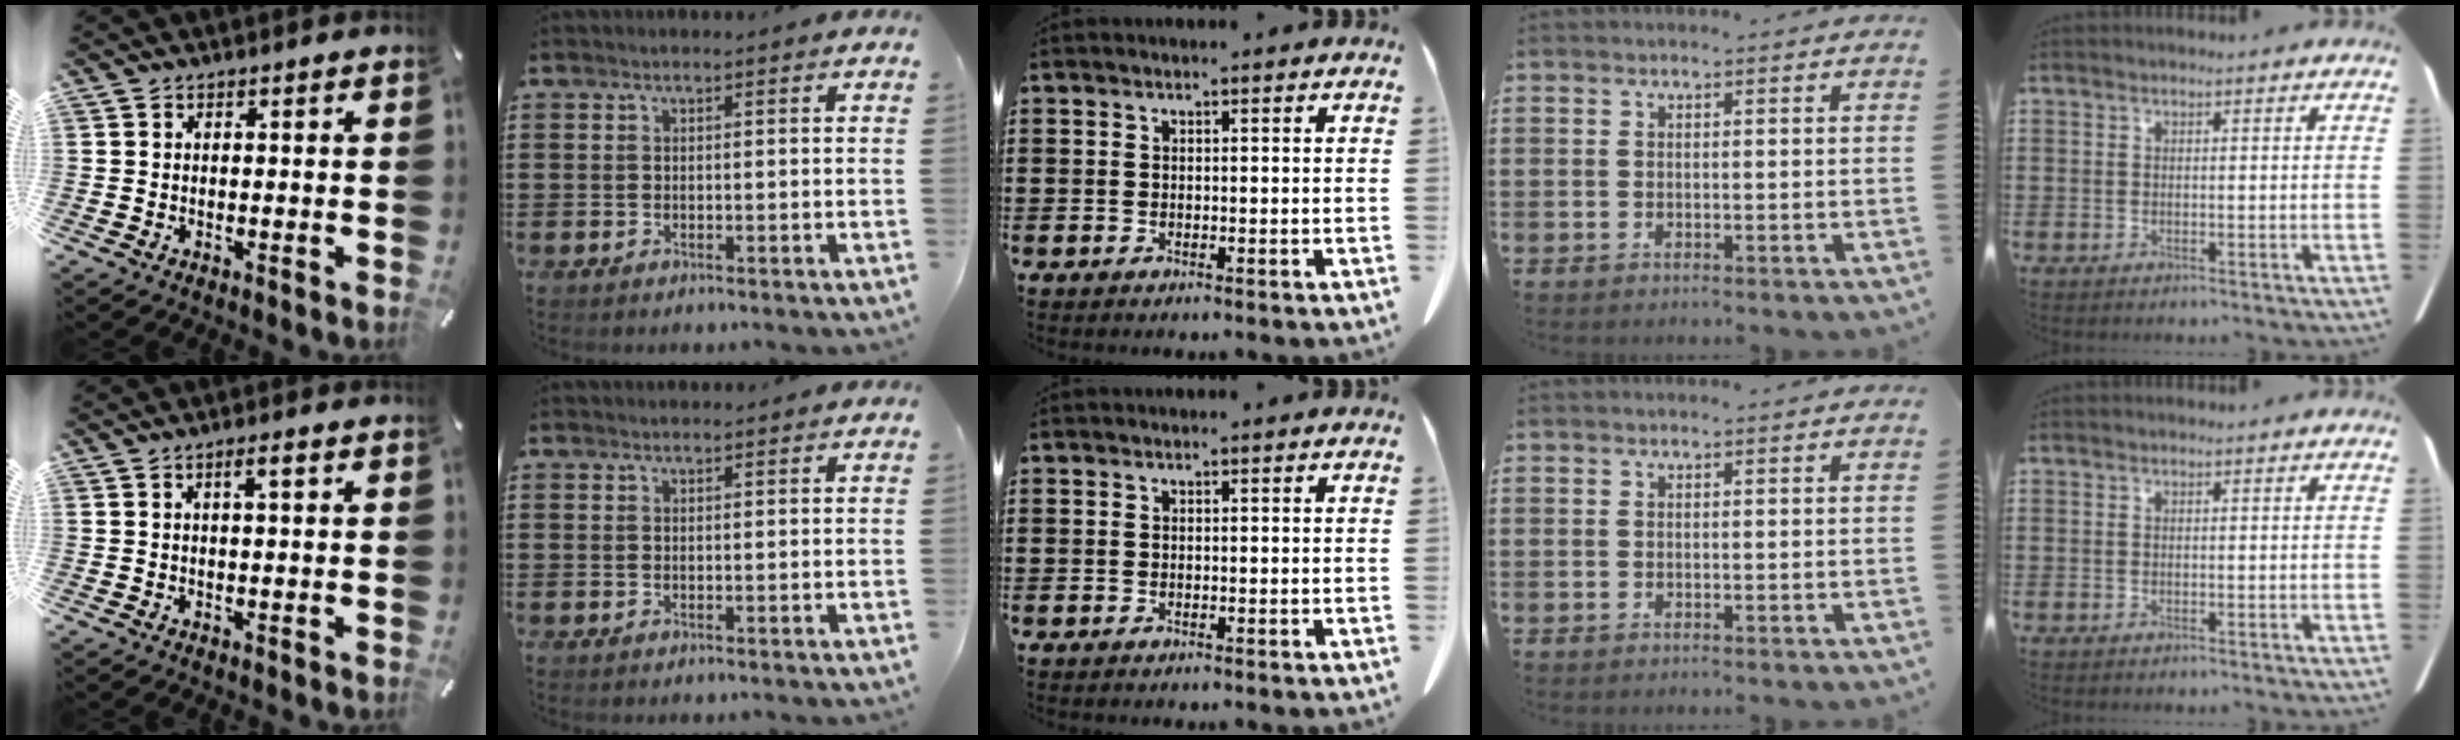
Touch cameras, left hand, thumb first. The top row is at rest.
{"thumb": {"total": 2.9, "force": [0.9, 0.5, 2.7], "torque": [-0.046, 0.002, 0.011]}, "index": {"total": 0.9, "force": [0.9, 0.1, 0.1], "torque": [-0.004, -0.001, 0.018]}}